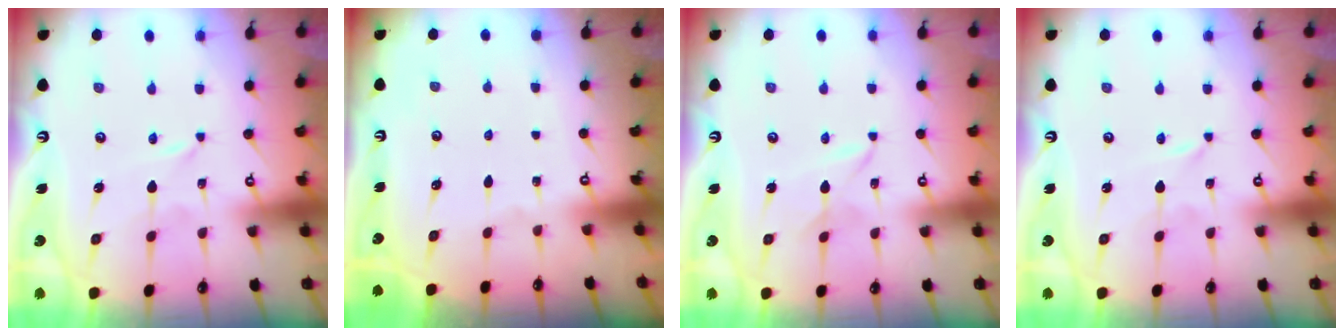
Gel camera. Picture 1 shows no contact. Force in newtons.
{"total": 0.0}
{"total": 2.1, "press": 2.1, "slide": 0.3}
{"total": 0.0}